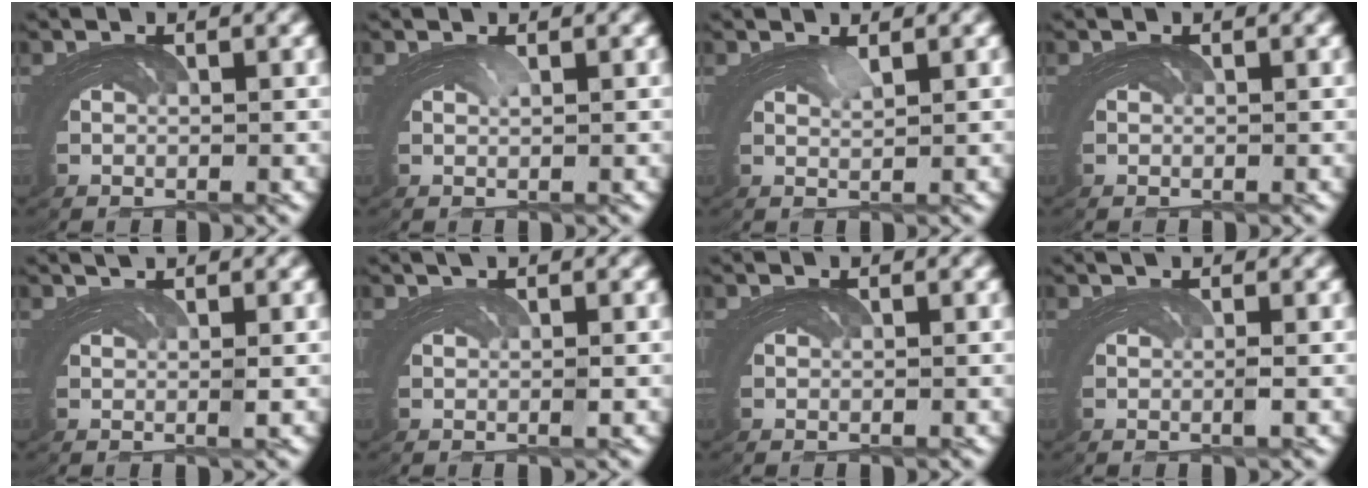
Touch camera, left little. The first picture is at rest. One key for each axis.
{"total": 2.3, "fx": 0.3, "fy": -1.5, "fz": -1.7, "tx": 0.041, "ty": 0.005, "tz": 0.002}
{"total": 2.9, "fx": 1.2, "fy": -2.0, "fz": -1.6, "tx": 0.035, "ty": 0.007, "tz": 0.015}
{"total": 0.0}
{"total": 2.0, "fx": 1.2, "fy": -1.4, "fz": -0.6, "tx": 0.021, "ty": 0.011, "tz": 0.013}
{"total": 1.5, "fx": 0.7, "fy": -1.1, "fz": -0.8, "tx": 0.021, "ty": 0.011, "tz": 0.004}
{"total": 0.0}
{"total": 1.6, "fx": 0.4, "fy": -1.3, "fz": -0.9, "tx": 0.020, "ty": 0.007, "tz": -0.001}